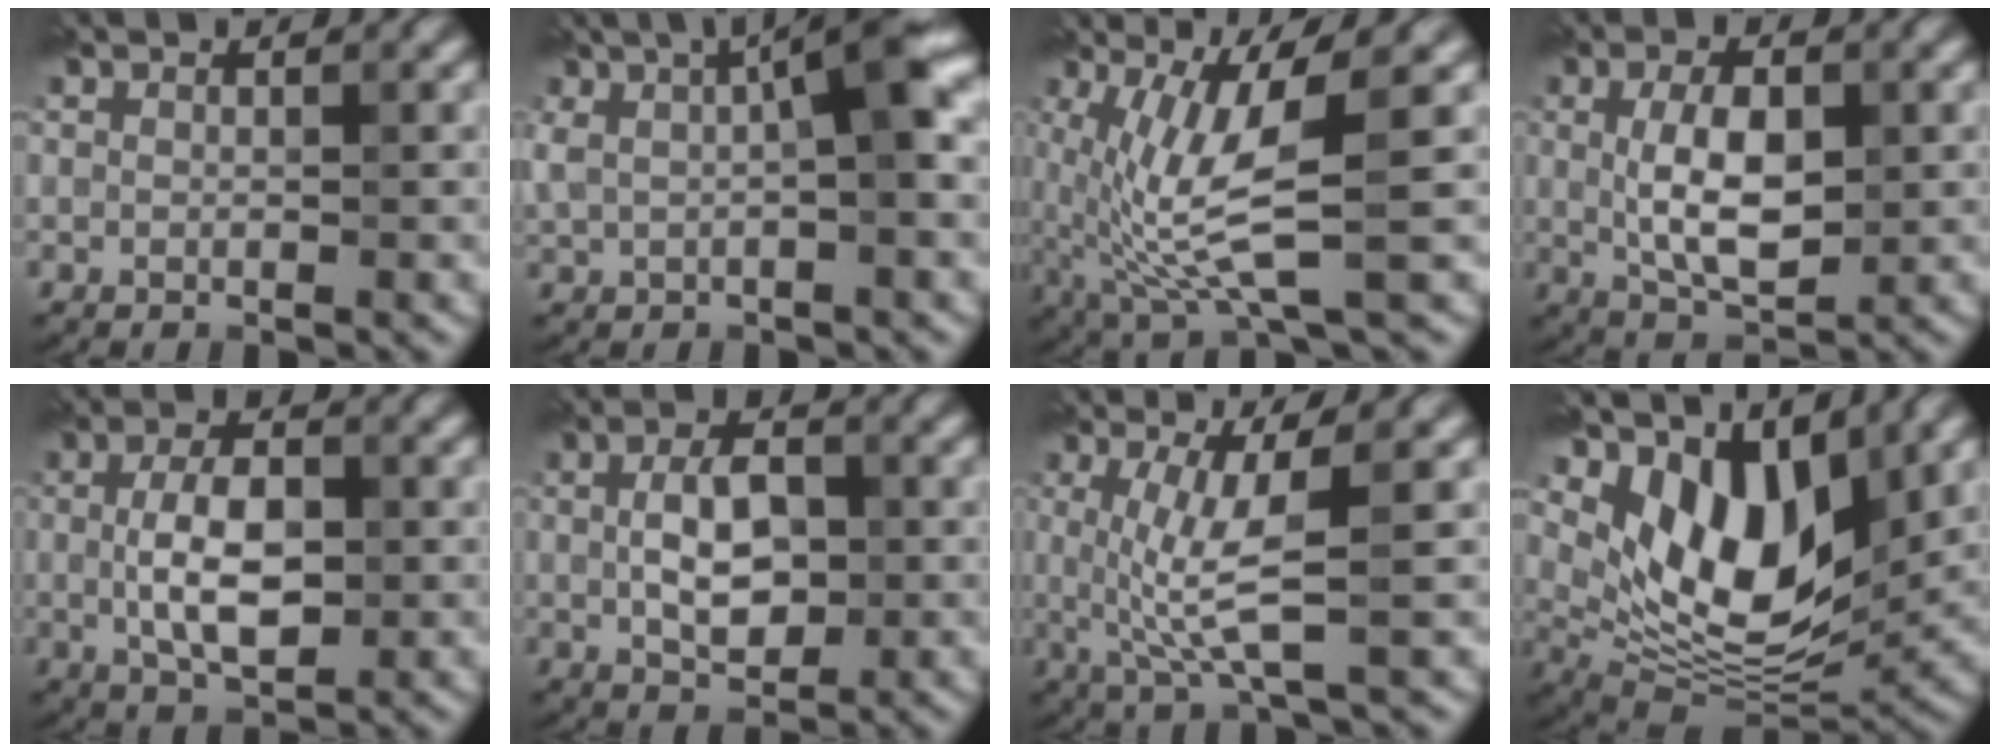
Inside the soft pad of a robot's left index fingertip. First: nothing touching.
{"total": 7.0, "force": [1.8, 1.7, 6.6], "torque": [-0.114, 0.023, 0.022]}
{"total": 7.5, "force": [0.2, 1.7, 7.3], "torque": [-0.154, -0.011, 0.007]}
{"total": 5.6, "force": [0.3, 2.6, 4.9], "torque": [-0.094, 0.001, 0.009]}
{"total": 5.4, "force": [-0.2, 2.6, 4.7], "torque": [-0.091, 0.000, -0.003]}
{"total": 4.7, "force": [0.1, 2.7, 3.9], "torque": [-0.073, 0.003, 0.003]}
{"total": 4.8, "force": [0.2, 0.8, 4.8], "torque": [-0.102, -0.005, 0.006]}
{"total": 9.7, "force": [4.1, 5.3, 7.0], "torque": [-0.121, -0.020, 0.073]}